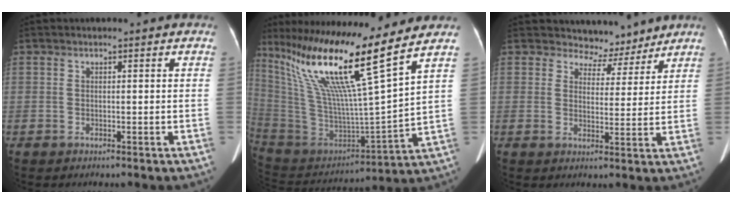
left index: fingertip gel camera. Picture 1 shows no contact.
{"total": 21.1, "force": [13.6, -1.2, 16.1], "torque": [-0.301, -0.012, 0.247]}
{"total": 5.4, "force": [4.8, 2.4, -0.6], "torque": [0.013, -0.005, 0.058]}